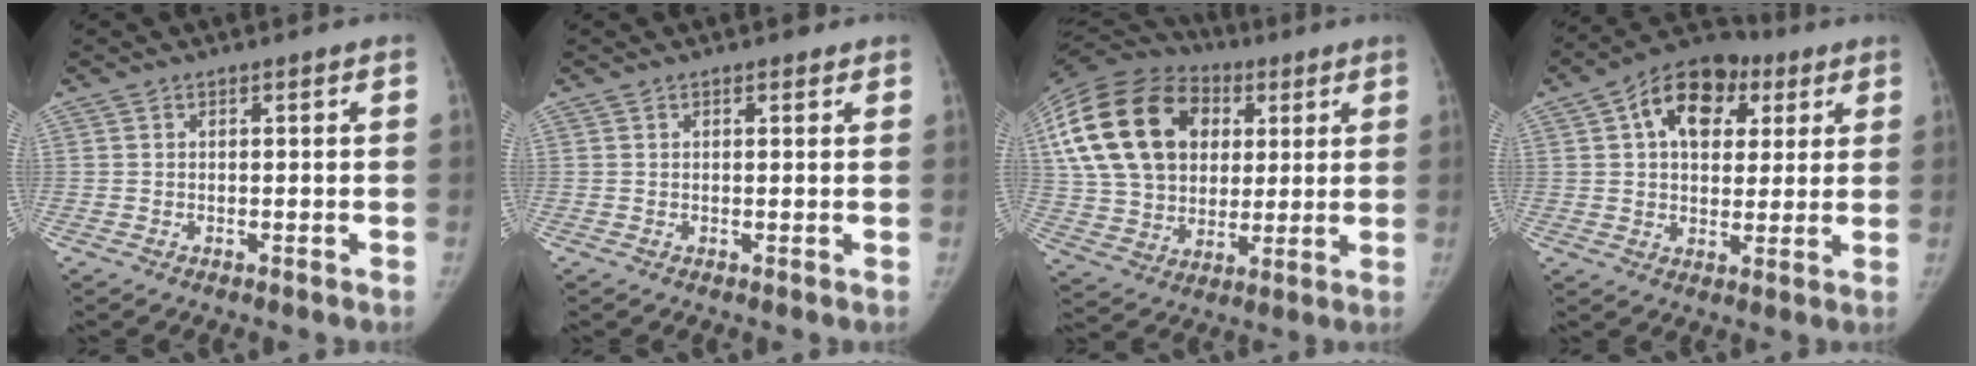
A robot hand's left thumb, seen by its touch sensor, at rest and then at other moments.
{"total": 1.0, "force": [0.7, 0.5, 0.5], "torque": [-0.005, -0.002, 0.004]}
{"total": 28.9, "force": [8.1, 21.4, 17.7], "torque": [-0.366, 0.045, 0.154]}
{"total": 14.7, "force": [5.3, 10.0, 9.5], "torque": [-0.110, 0.009, 0.078]}